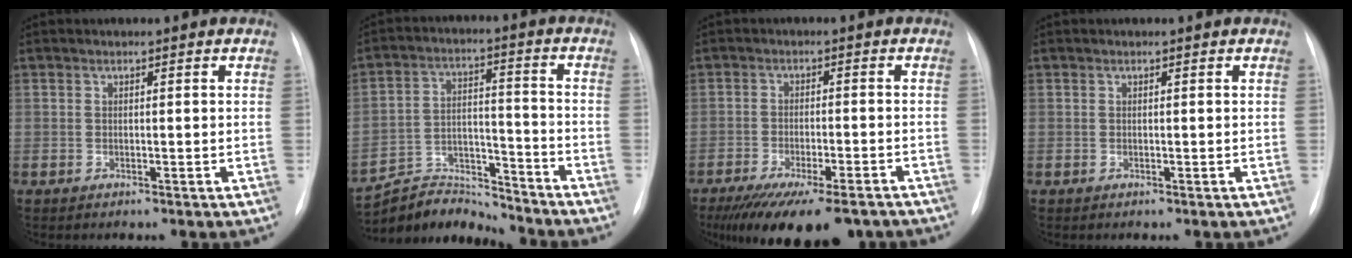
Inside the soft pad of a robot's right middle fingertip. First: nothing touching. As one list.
[{"total": 10.0, "force": [-9.9, 1.1, -1.0], "torque": [0.018, 0.033, -0.180]}, {"total": 16.5, "force": [-12.9, 4.0, 9.5], "torque": [-0.139, -0.022, -0.185]}, {"total": 0.0}]